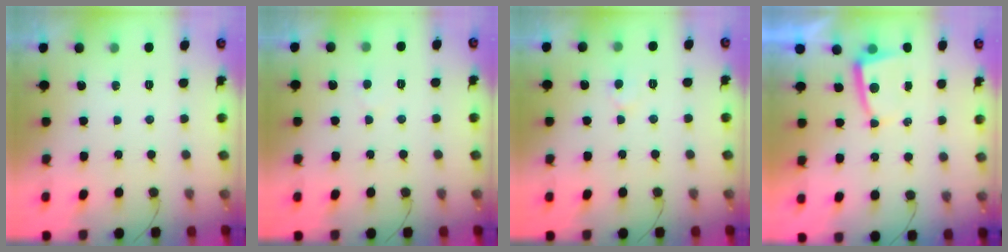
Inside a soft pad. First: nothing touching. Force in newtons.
{"total": 2.3, "press": 2.3, "slide": 0.2}
{"total": 4.5, "press": 4.4, "slide": 0.3}
{"total": 2.8, "press": 2.7, "slide": 0.5}